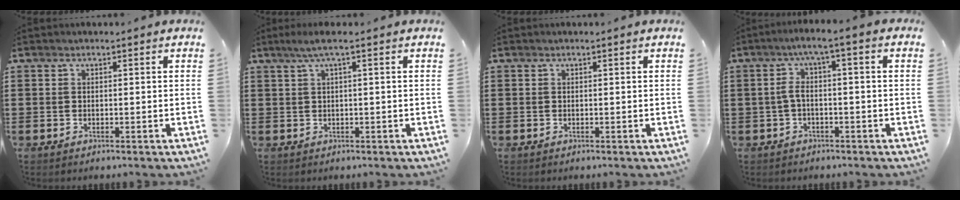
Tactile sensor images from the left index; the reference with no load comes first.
{"total": 2.2, "force": [0.5, -0.1, 2.1], "torque": [-0.039, -0.001, 0.006]}
{"total": 0.0}
{"total": 3.9, "force": [-1.3, 0.2, 3.7], "torque": [-0.081, -0.002, -0.031]}